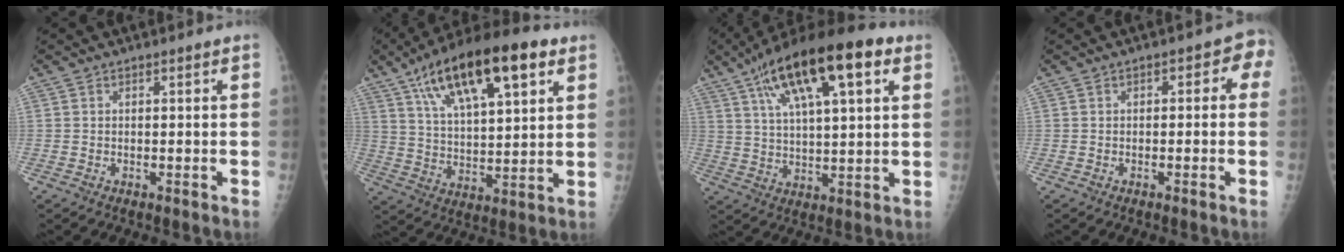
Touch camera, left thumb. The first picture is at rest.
{"total": 21.8, "force": [10.9, 8.1, 17.1], "torque": [-0.269, -0.011, 0.182]}
{"total": 21.0, "force": [10.0, 6.9, 17.1], "torque": [-0.273, 0.003, 0.165]}
{"total": 4.2, "force": [0.0, 2.5, 3.4], "torque": [-0.016, 0.021, -0.011]}